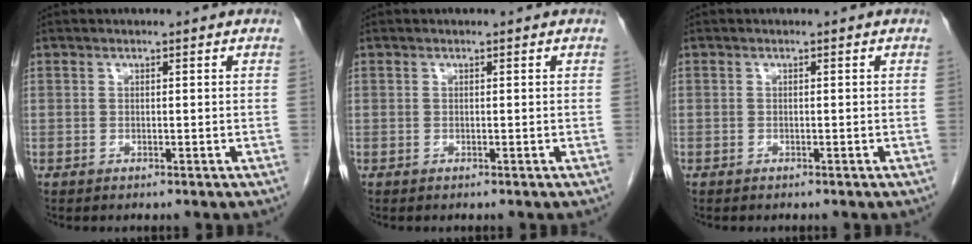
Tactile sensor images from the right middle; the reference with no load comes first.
{"total": 0.0}
{"total": 0.0}